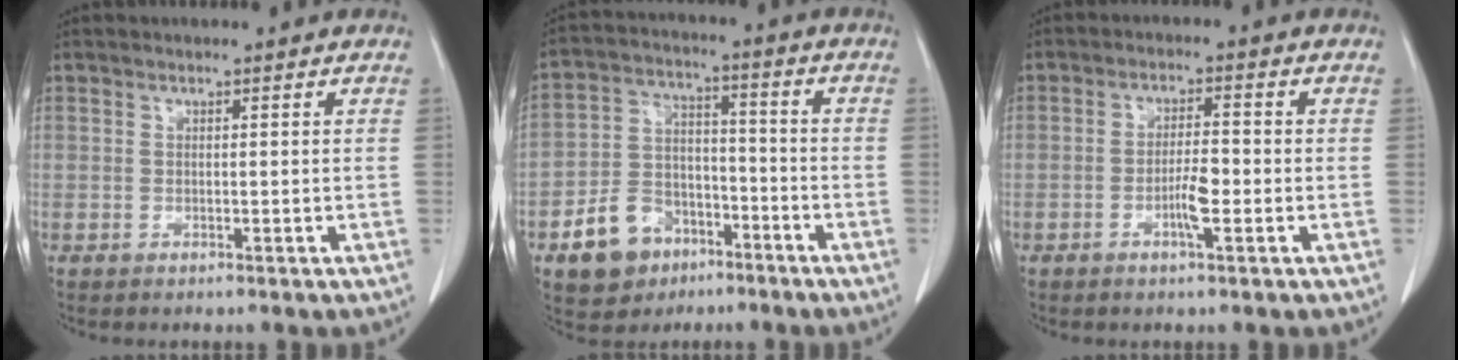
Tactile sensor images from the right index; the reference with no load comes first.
{"total": 10.5, "force": [-5.7, 7.5, 4.5], "torque": [-0.094, 0.023, -0.093]}
{"total": 4.0, "force": [-1.4, 0.6, 3.7], "torque": [-0.068, 0.000, -0.025]}